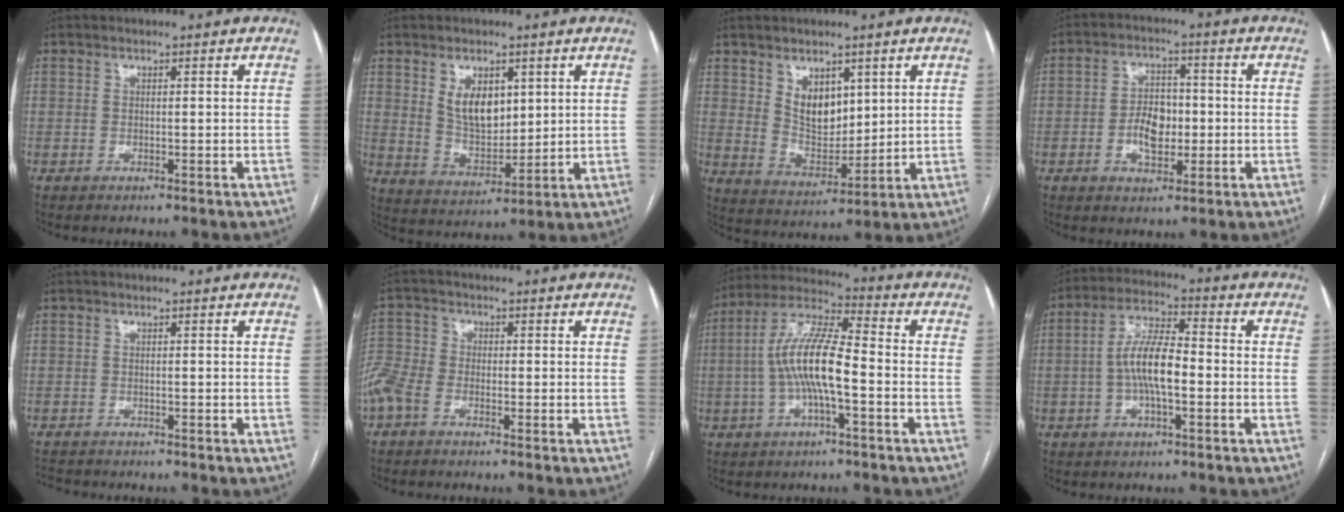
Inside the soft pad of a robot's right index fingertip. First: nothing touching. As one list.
[{"total": 7.9, "force": [3.0, 4.5, 5.7], "torque": [-0.104, 0.003, 0.067]}, {"total": 7.4, "force": [3.4, 4.3, 4.9], "torque": [-0.091, -0.003, 0.075]}, {"total": 6.3, "force": [-1.1, 3.7, 4.9], "torque": [-0.094, 0.013, -0.012]}, {"total": 2.5, "force": [-2.4, 0.5, 0.3], "torque": [-0.004, -0.011, -0.039]}, {"total": 6.3, "force": [-3.4, 3.8, 3.7], "torque": [-0.109, 0.010, -0.075]}, {"total": 11.5, "force": [-1.9, 2.3, 11.1], "torque": [-0.228, 0.020, -0.038]}, {"total": 8.6, "force": [-1.3, 2.4, 8.1], "torque": [-0.162, 0.016, -0.029]}]